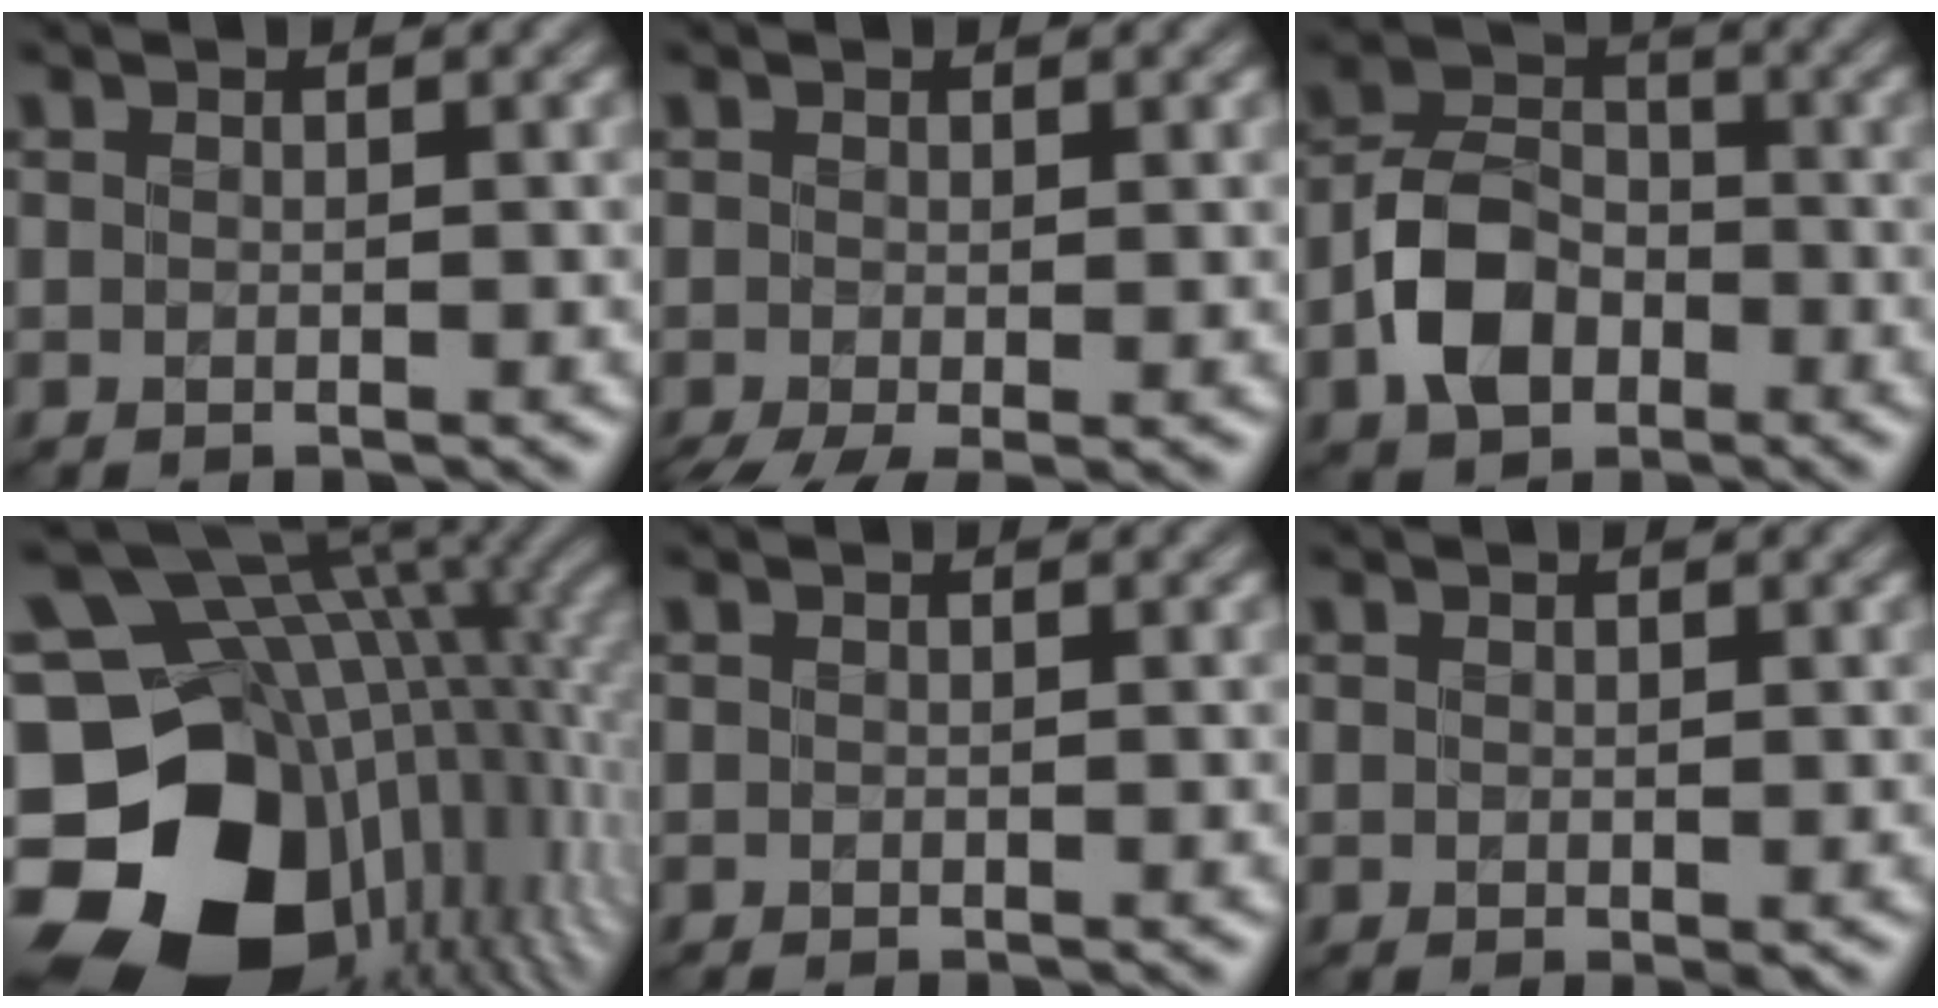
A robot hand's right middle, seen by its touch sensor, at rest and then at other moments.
{"total": 3.8, "force": [-1.8, 1.2, 3.1], "torque": [-0.057, -0.014, -0.032]}
{"total": 6.2, "force": [-2.4, 4.5, 3.5], "torque": [-0.070, 0.006, -0.055]}
{"total": 20.4, "force": [-4.8, 14.6, 13.4], "torque": [-0.265, -0.026, -0.055]}
{"total": 0.0}
{"total": 0.6, "force": [0.1, 0.4, 0.5], "torque": [-0.006, -0.002, 0.002]}